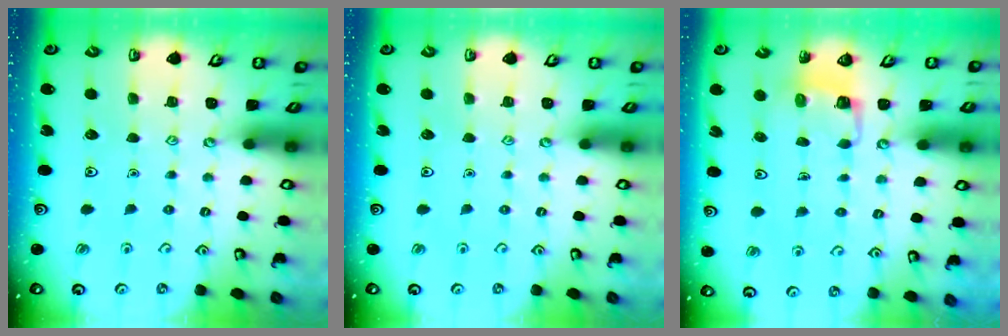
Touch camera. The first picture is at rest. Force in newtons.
{"total": 0.0}
{"total": 3.3, "press": 3.3, "slide": 0.2}